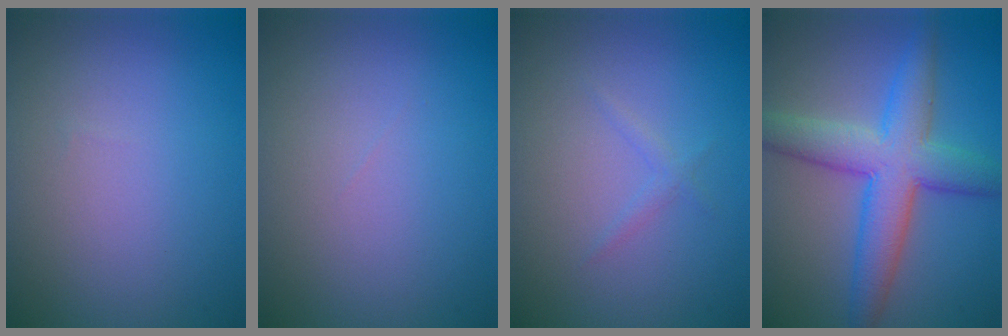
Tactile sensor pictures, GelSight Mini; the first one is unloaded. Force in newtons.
{"total": 0.0}
{"total": 0.9, "press": 0.9, "slide": 0.1}
{"total": 6.1, "press": 6.1, "slide": 0.4}